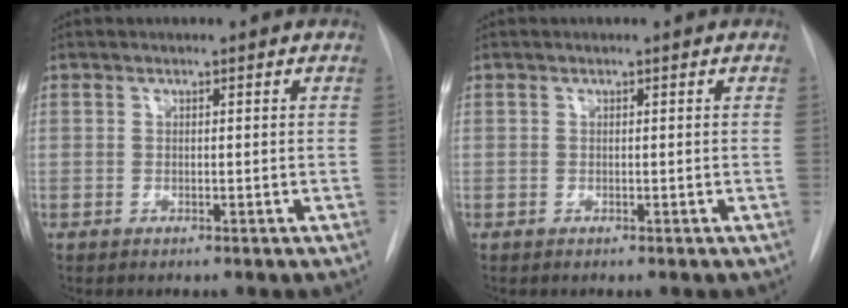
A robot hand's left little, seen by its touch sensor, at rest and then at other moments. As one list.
[{"total": 0.0}]